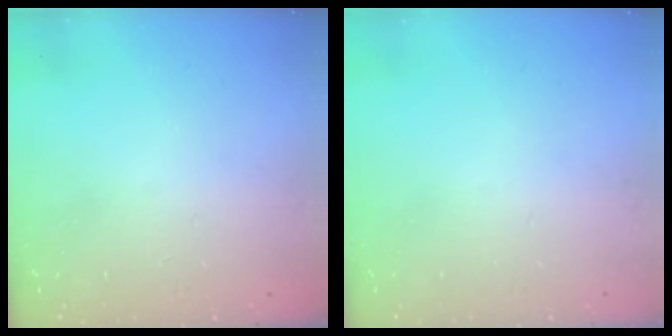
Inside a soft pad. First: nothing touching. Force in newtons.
{"total": 0.0}